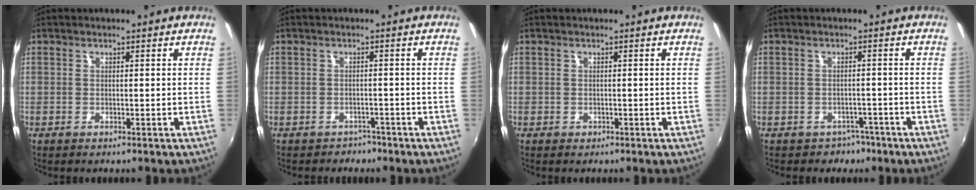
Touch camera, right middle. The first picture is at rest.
{"total": 2.9, "force": [-2.3, 1.7, 0.1], "torque": [-0.010, -0.005, -0.033]}
{"total": 0.5, "force": [-0.3, 0.5, 0.1], "torque": [0.000, -0.002, -0.004]}
{"total": 3.7, "force": [-2.4, 2.7, 0.3], "torque": [-0.012, 0.004, -0.031]}